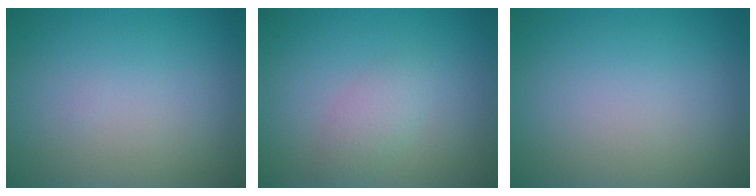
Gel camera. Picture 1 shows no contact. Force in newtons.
{"total": 1.8, "press": 1.8, "slide": 0.1}
{"total": 0.0}